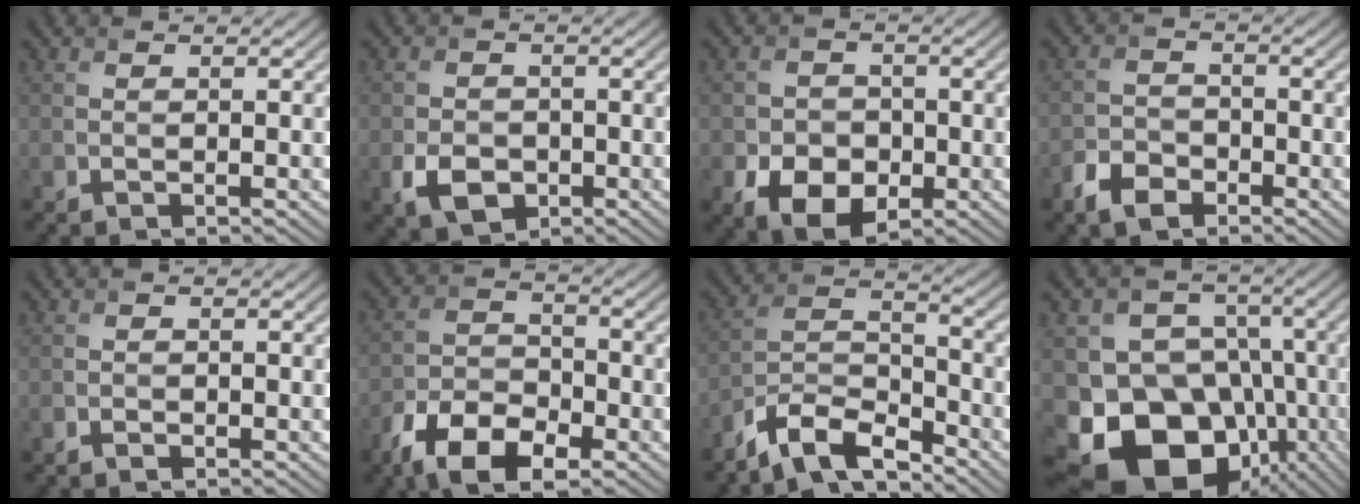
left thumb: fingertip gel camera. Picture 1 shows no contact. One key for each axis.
{"total": 4.1, "fx": -1.5, "fy": 3.1, "fz": 2.3, "tx": -0.051, "ty": -0.013, "tz": -0.028}
{"total": 6.9, "fx": -2.6, "fy": 5.1, "fz": 3.8, "tx": -0.077, "ty": -0.021, "tz": -0.046}
{"total": 3.9, "fx": -2.6, "fy": 2.4, "fz": 1.7, "tx": -0.034, "ty": -0.004, "tz": -0.061}
{"total": 0.7, "fx": -0.4, "fy": 0.4, "fz": 0.3, "tx": -0.006, "ty": -0.004, "tz": -0.006}
{"total": 9.1, "fx": -5.6, "fy": 4.7, "fz": 5.4, "tx": -0.107, "ty": -0.012, "tz": -0.109}
{"total": 8.3, "fx": -6.7, "fy": 2.6, "fz": 4.0, "tx": -0.076, "ty": 0.001, "tz": -0.145}
{"total": 17.5, "fx": -7.1, "fy": 13.7, "fz": 8.2, "tx": -0.157, "ty": -0.024, "tz": -0.114}